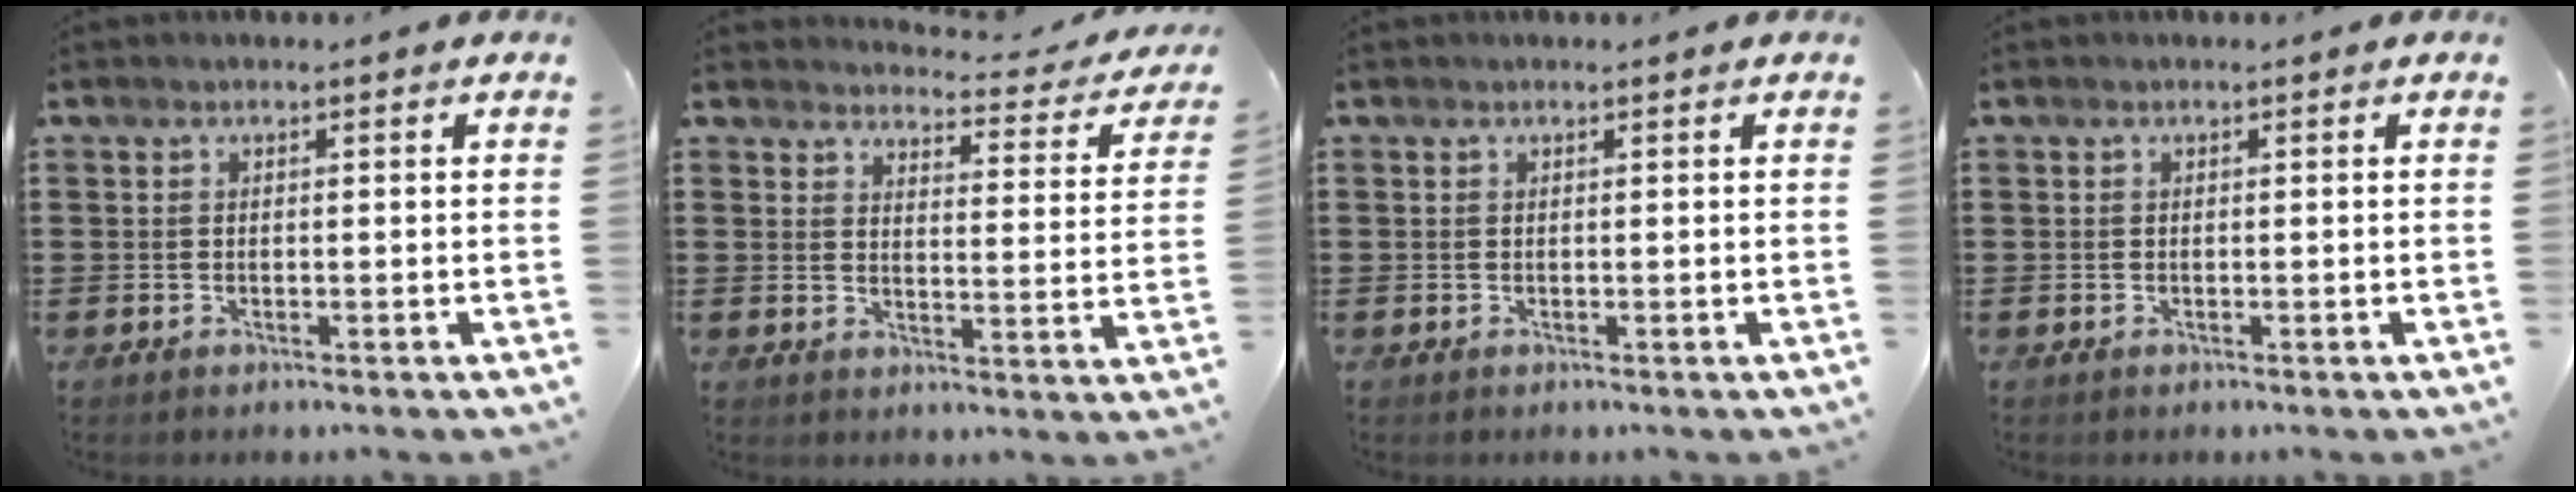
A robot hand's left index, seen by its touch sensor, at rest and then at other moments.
{"total": 3.6, "force": [3.4, 0.4, 0.9], "torque": [-0.022, -0.031, 0.053]}
{"total": 0.0}
{"total": 0.0}